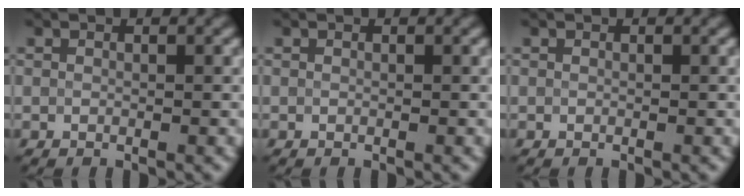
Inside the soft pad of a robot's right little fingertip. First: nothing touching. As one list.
[{"total": 0.0}, {"total": 0.0}]